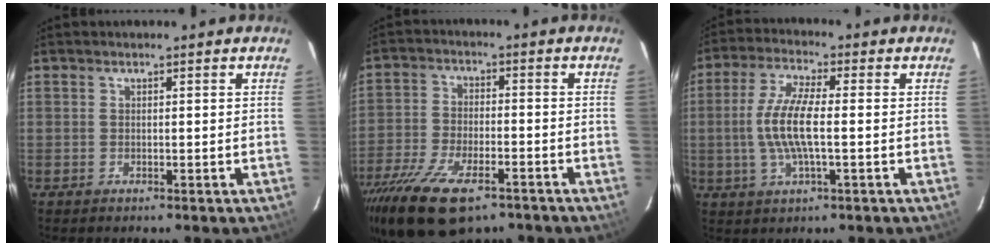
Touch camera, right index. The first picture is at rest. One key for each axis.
{"total": 17.9, "fx": -11.9, "fy": 7.4, "fz": 11.2, "tx": -0.245, "ty": -0.045, "tz": -0.208}
{"total": 9.4, "fx": -0.8, "fy": 2.2, "fz": 9.1, "tx": -0.186, "ty": 0.002, "tz": -0.018}